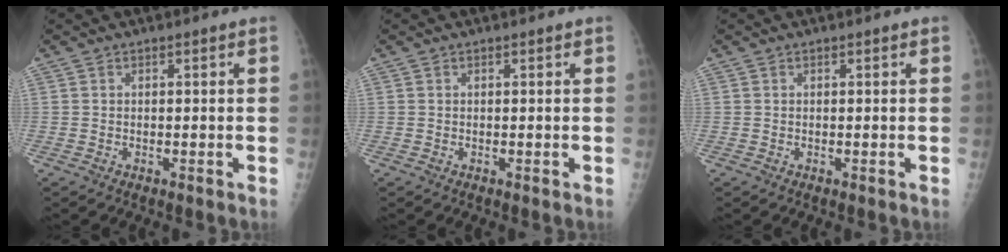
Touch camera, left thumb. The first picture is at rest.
{"total": 0.0}
{"total": 0.0}